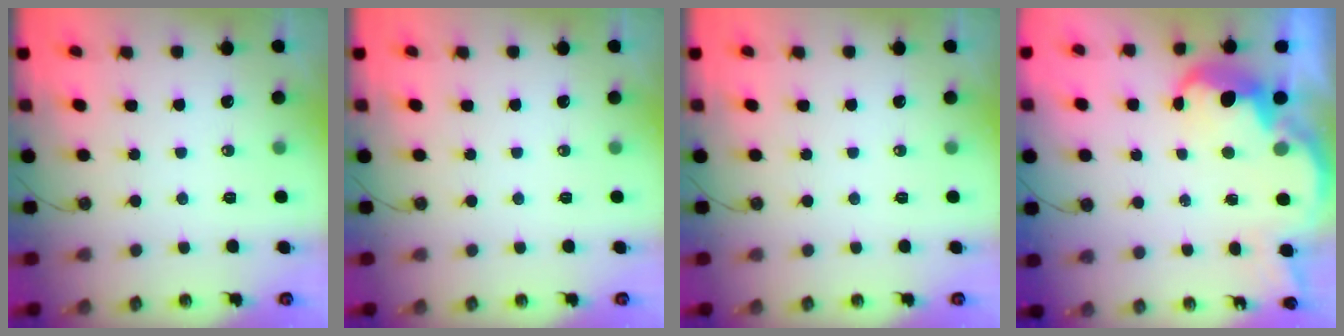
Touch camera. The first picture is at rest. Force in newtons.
{"total": 0.0}
{"total": 0.0}
{"total": 6.9, "press": 6.9, "slide": 0.6}